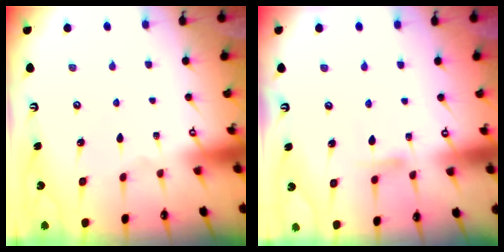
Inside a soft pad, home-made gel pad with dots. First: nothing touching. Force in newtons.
{"total": 4.3, "press": 4.3, "slide": 0.5}